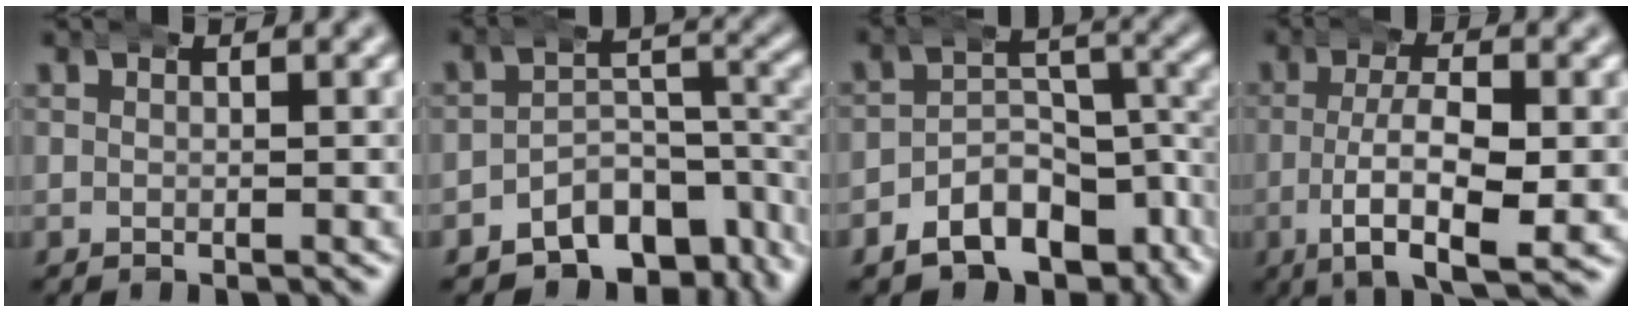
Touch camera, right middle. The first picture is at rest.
{"total": 10.3, "force": [-6.6, 6.1, 5.0], "torque": [-0.060, -0.024, -0.098]}
{"total": 11.9, "force": [-8.3, 7.1, 4.7], "torque": [-0.052, -0.020, -0.135]}
{"total": 7.7, "force": [-3.2, 2.6, 6.4], "torque": [-0.112, -0.020, -0.041]}